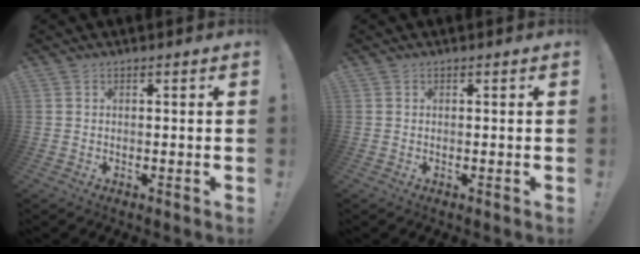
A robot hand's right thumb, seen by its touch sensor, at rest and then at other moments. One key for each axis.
{"total": 0.0}